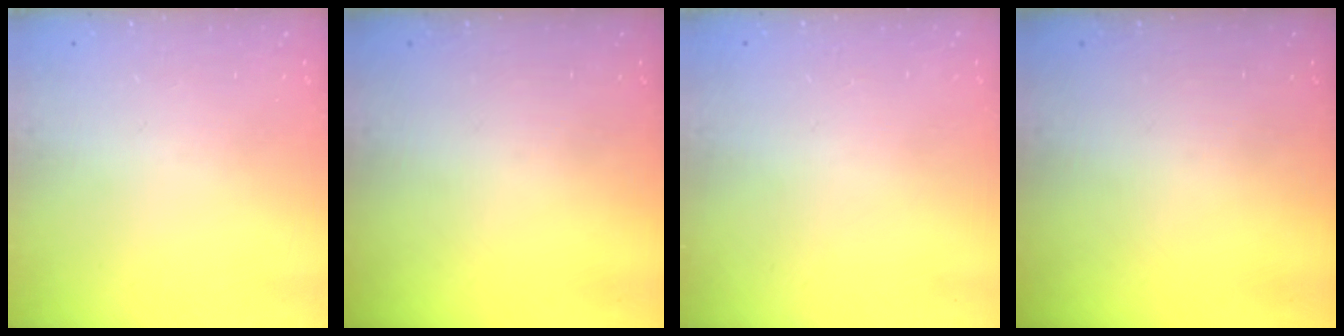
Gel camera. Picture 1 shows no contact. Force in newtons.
{"total": 0.0}
{"total": 2.5, "press": 2.5, "slide": 0.2}
{"total": 0.0}